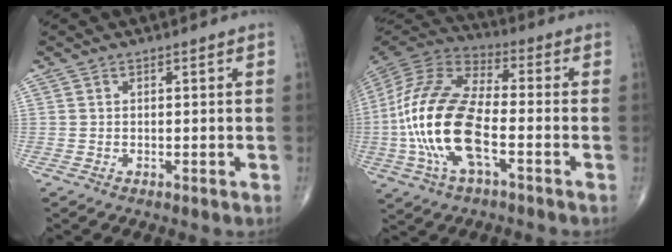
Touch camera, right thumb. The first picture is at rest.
{"total": 19.6, "force": [-4.2, 8.5, 17.2], "torque": [-0.365, 0.025, -0.081]}